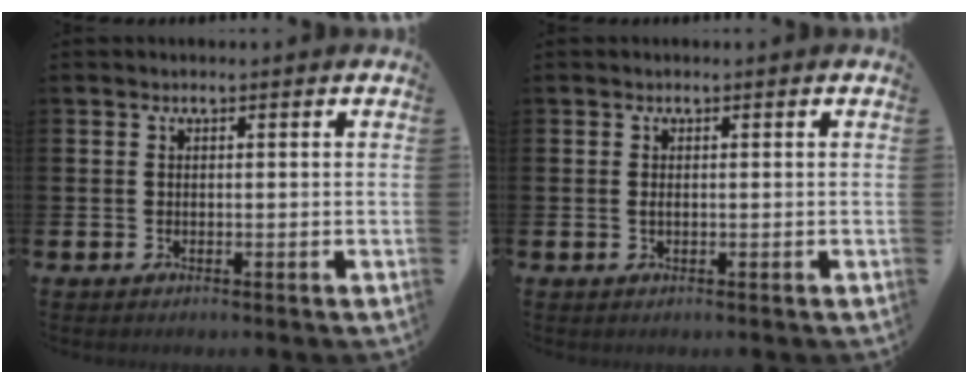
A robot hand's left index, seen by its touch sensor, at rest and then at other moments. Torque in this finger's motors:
{"motor_torque": [0.32, -0.13, 0.00, 0.04]}